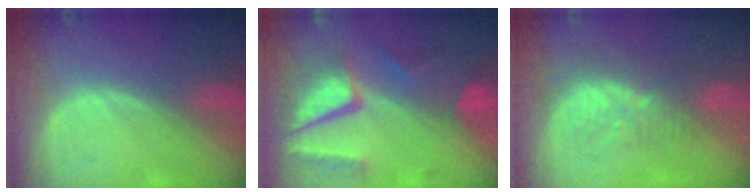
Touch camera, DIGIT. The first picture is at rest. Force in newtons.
{"total": 10.3, "press": 8.8, "slide": 5.4}
{"total": 7.7, "press": 7.2, "slide": 2.6}